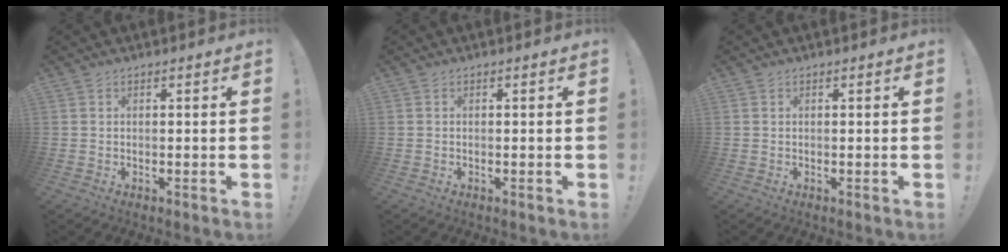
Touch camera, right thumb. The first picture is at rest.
{"total": 0.0}
{"total": 0.0}